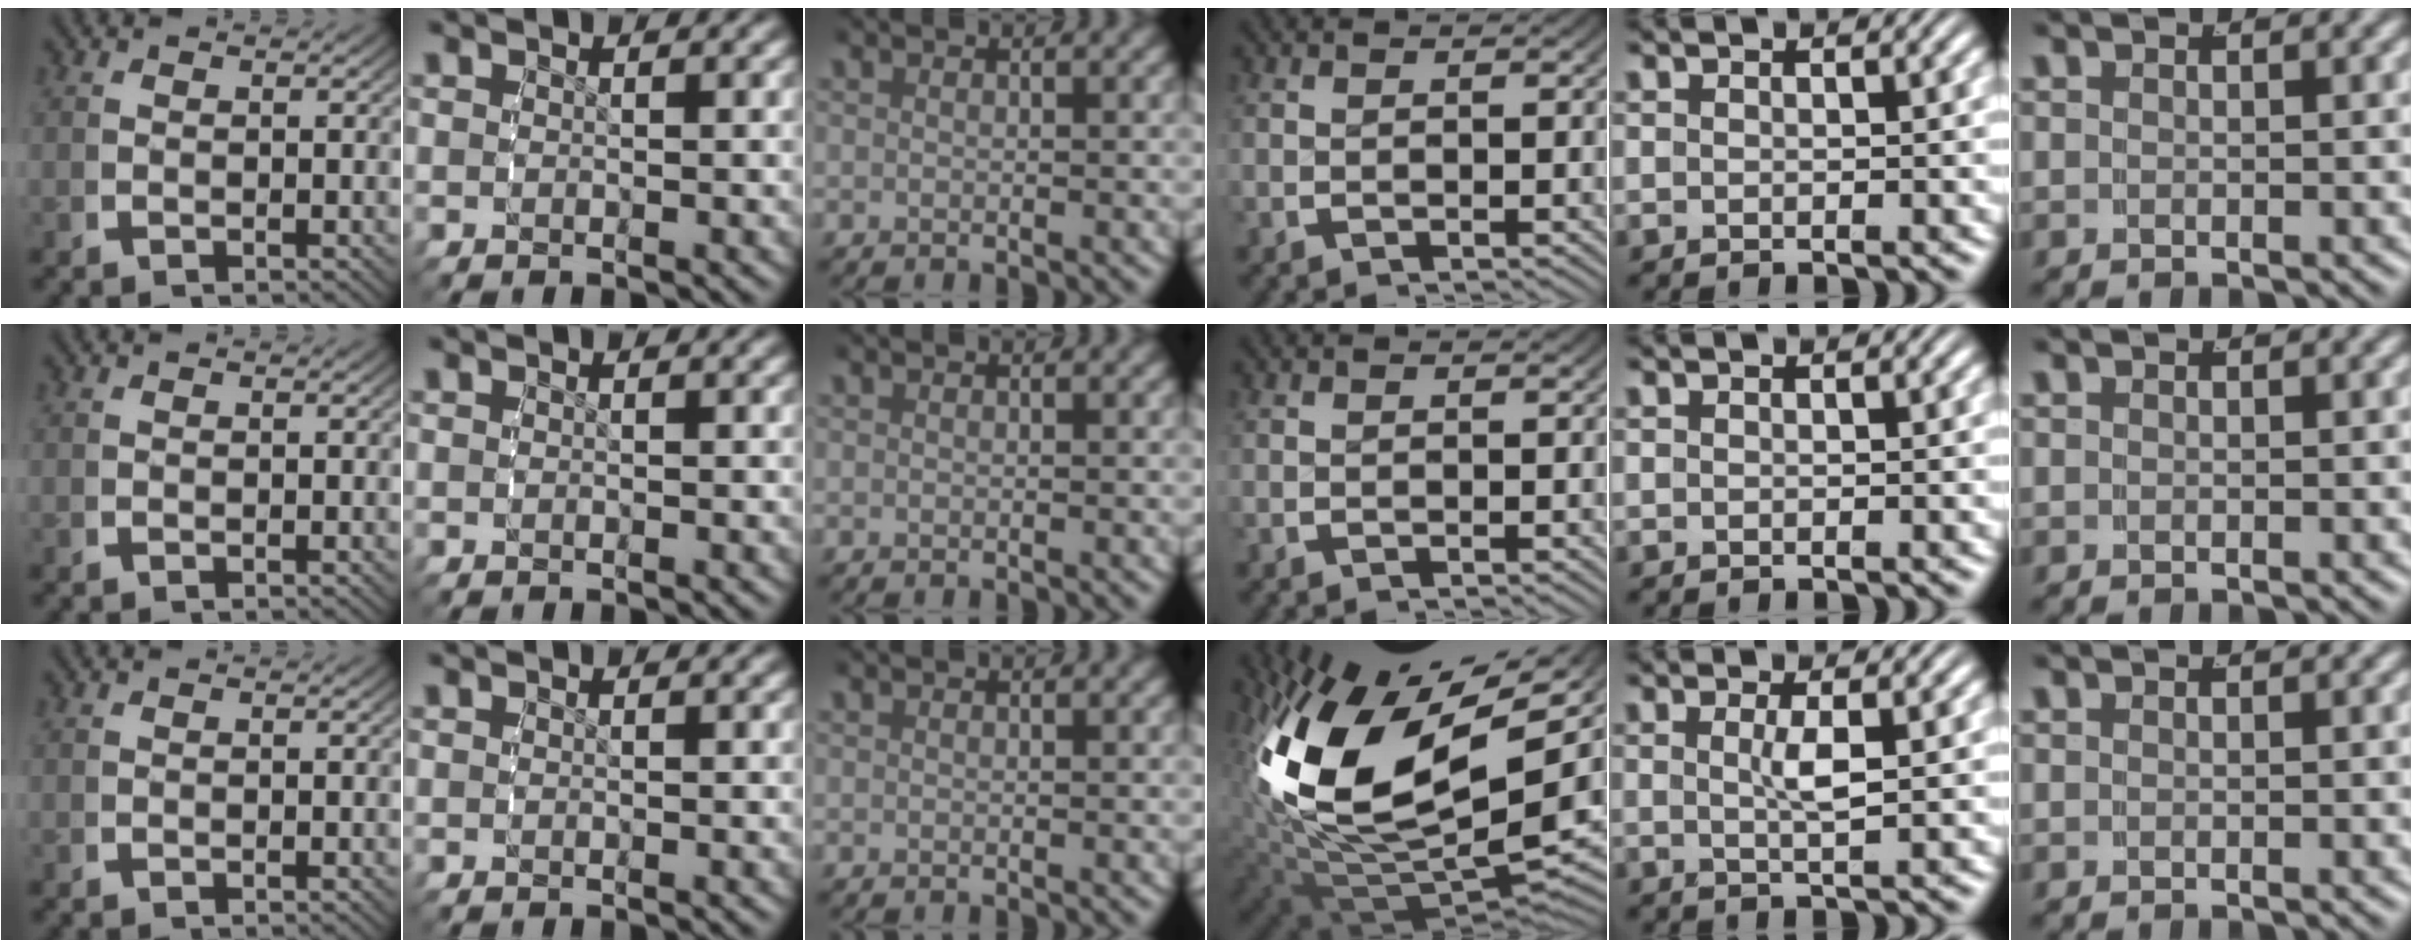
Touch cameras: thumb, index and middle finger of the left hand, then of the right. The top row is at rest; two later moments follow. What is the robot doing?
{"motion": "grasp_and_lifting", "object": "camera"}